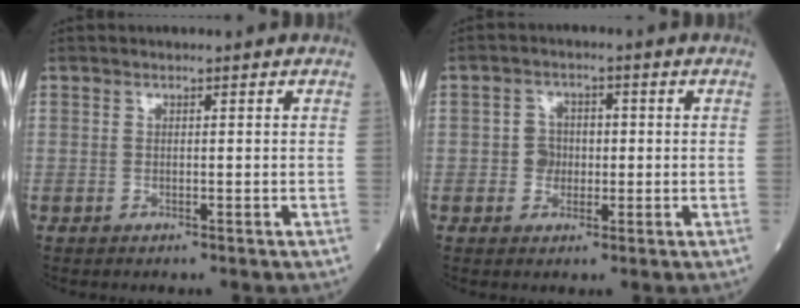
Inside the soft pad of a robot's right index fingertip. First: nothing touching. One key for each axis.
{"total": 3.4, "fx": -0.3, "fy": 3.0, "fz": 1.6, "tx": -0.022, "ty": 0.010, "tz": -0.009}